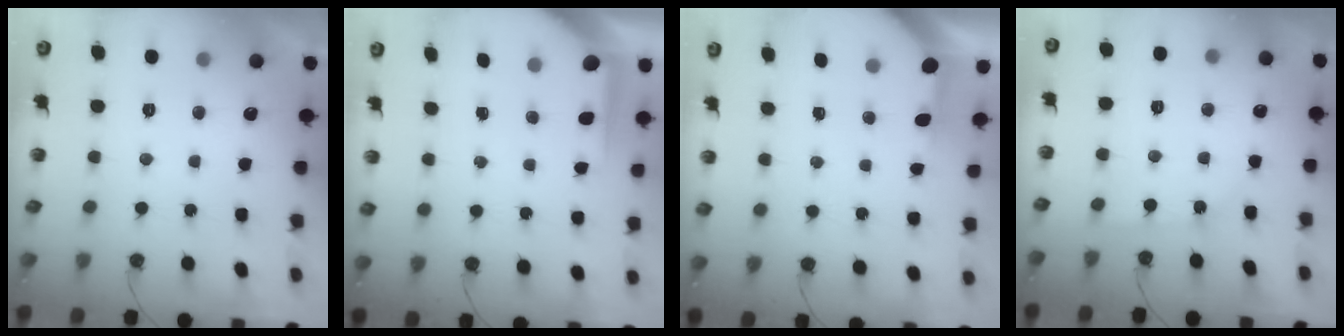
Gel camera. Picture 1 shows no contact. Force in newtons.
{"total": 5.5, "press": 5.5, "slide": 0.5}
{"total": 3.2, "press": 3.2, "slide": 0.4}
{"total": 2.8, "press": 2.7, "slide": 0.4}